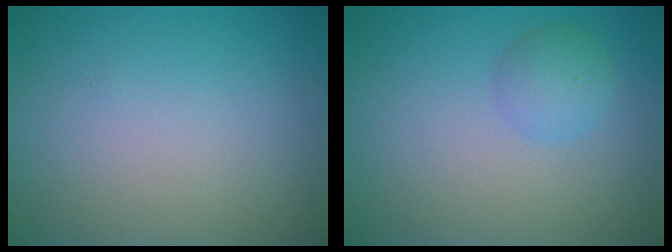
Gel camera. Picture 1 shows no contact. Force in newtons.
{"total": 2.0, "press": 2.0, "slide": 0.1}